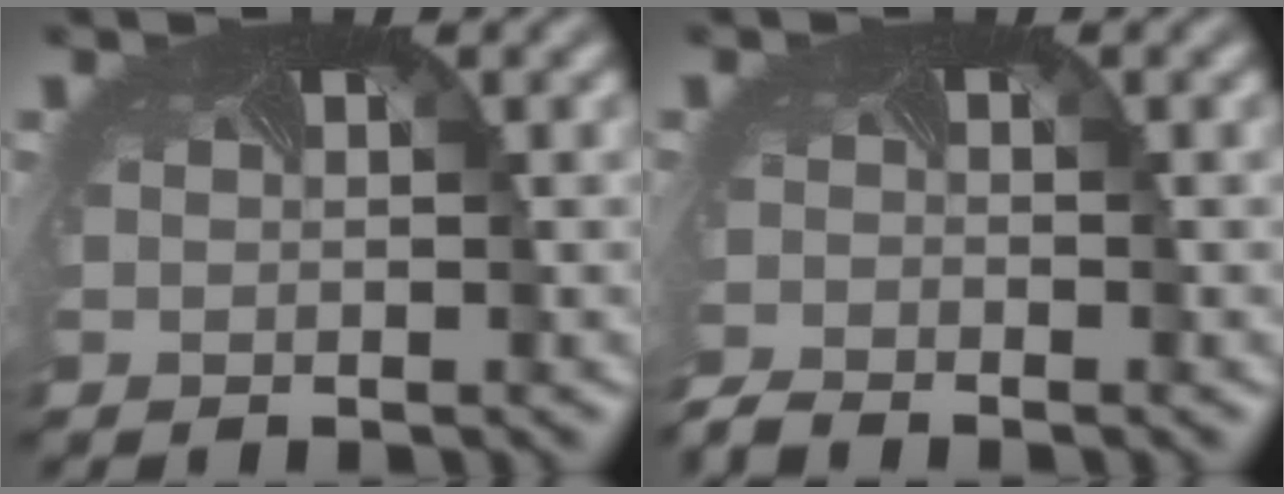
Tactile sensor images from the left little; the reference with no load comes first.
{"total": 2.1, "force": [-2.1, -0.3, -0.1], "torque": [-0.008, -0.018, -0.046]}